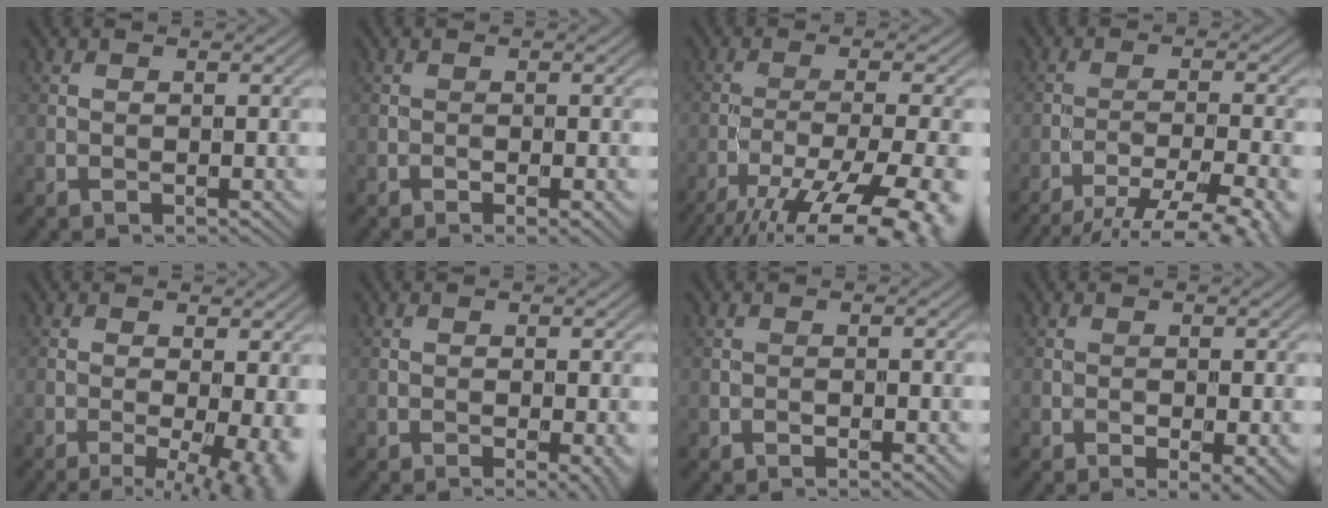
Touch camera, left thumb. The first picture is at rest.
{"total": 1.5, "force": [-0.7, 0.2, 1.4], "torque": [-0.028, -0.003, -0.010]}
{"total": 15.2, "force": [-10.1, 3.3, 10.8], "torque": [-0.174, -0.028, -0.143]}
{"total": 10.6, "force": [-8.4, 2.0, 6.1], "torque": [-0.095, -0.010, -0.107]}
{"total": 8.8, "force": [-2.4, 2.5, 8.1], "torque": [-0.099, -0.004, -0.026]}
{"total": 2.1, "force": [-0.6, 0.2, 2.0], "torque": [-0.032, -0.006, -0.010]}
{"total": 0.8, "force": [-0.5, 0.0, 0.6], "torque": [-0.014, -0.002, -0.007]}
{"total": 2.6, "force": [-0.9, 0.6, 2.4], "torque": [-0.043, -0.007, -0.013]}